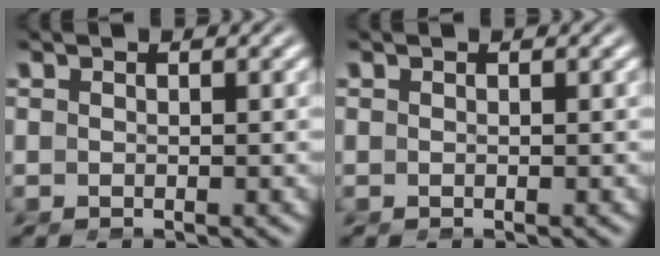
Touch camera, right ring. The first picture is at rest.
{"total": 0.0}